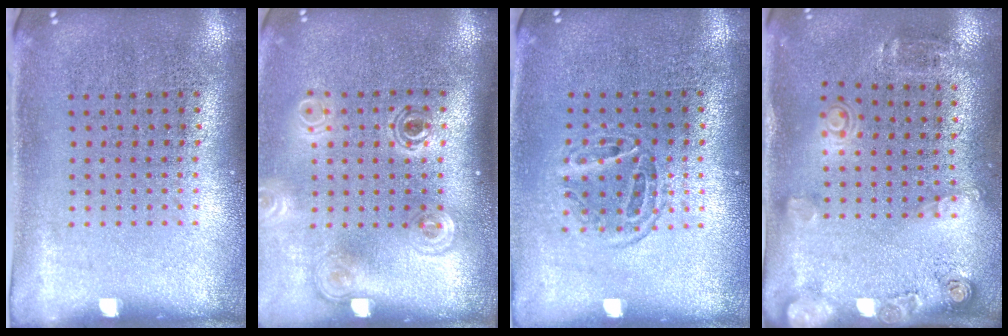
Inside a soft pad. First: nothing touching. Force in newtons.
{"total": 1.8, "press": 1.2, "slide": 1.3}
{"total": 1.2, "press": 1.0, "slide": 0.6}
{"total": 2.0, "press": 1.2, "slide": 1.5}